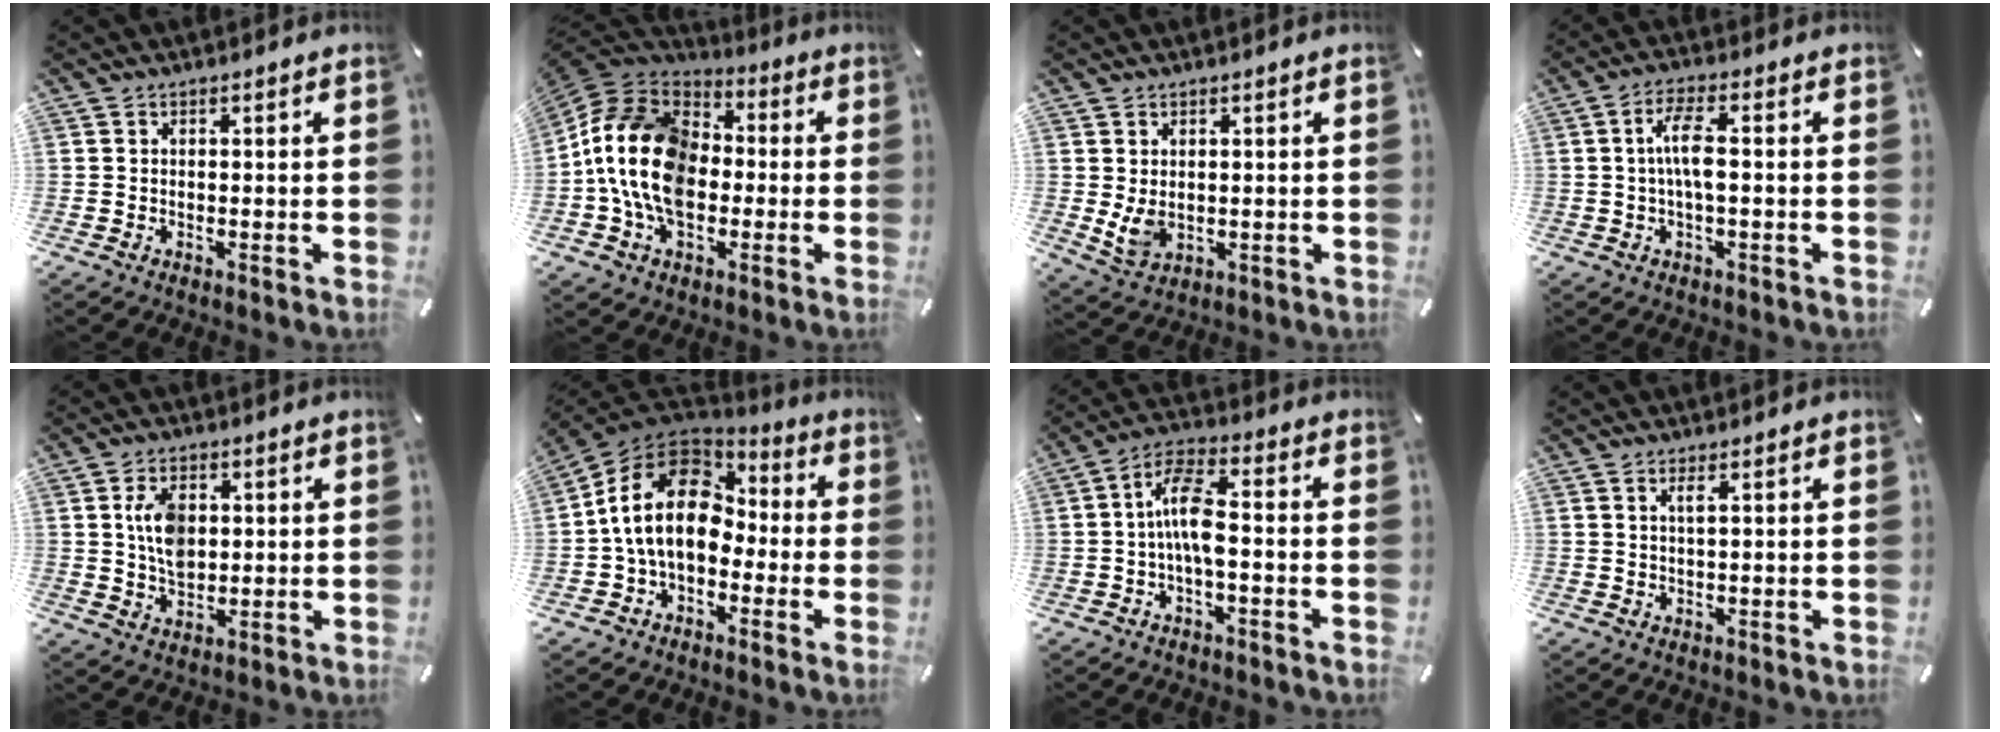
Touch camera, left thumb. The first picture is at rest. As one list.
[{"total": 18.2, "force": [-2.8, 13.6, 11.8], "torque": [-0.247, 0.030, -0.058]}, {"total": 4.6, "force": [0.8, 3.4, 2.9], "torque": [-0.068, -0.005, 0.013]}, {"total": 6.3, "force": [-0.2, 1.8, 6.1], "torque": [-0.130, 0.001, -0.010]}, {"total": 7.8, "force": [1.4, 5.5, 5.3], "torque": [-0.103, -0.001, 0.021]}, {"total": 16.8, "force": [-0.6, 12.4, 11.4], "torque": [-0.244, 0.026, -0.017]}, {"total": 9.7, "force": [-1.4, 4.0, 8.8], "torque": [-0.178, 0.011, -0.025]}, {"total": 1.4, "force": [0.6, 0.1, 1.2], "torque": [-0.029, -0.001, 0.010]}]